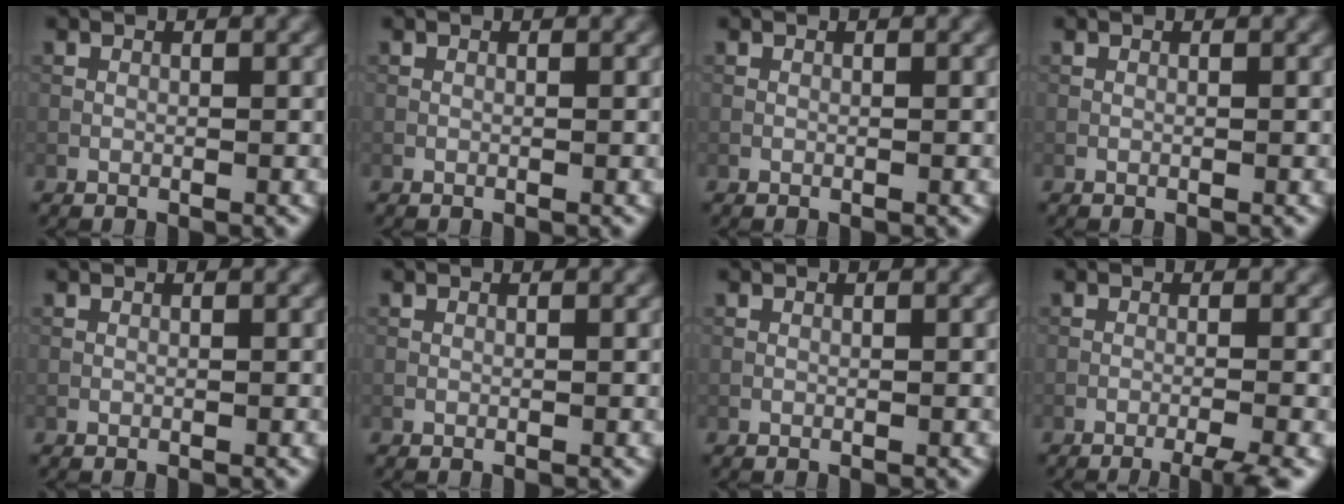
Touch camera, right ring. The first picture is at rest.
{"total": 0.0}
{"total": 0.0}
{"total": 0.0}
{"total": 0.0}
{"total": 0.0}
{"total": 0.0}
{"total": 2.9, "force": [-1.9, 0.3, 2.1], "torque": [-0.032, 0.004, -0.036]}